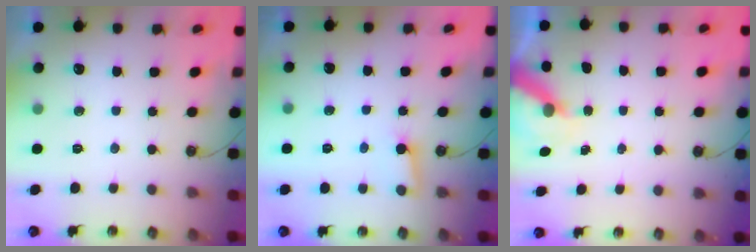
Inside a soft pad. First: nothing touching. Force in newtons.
{"total": 2.7, "press": 2.7, "slide": 0.4}
{"total": 6.5, "press": 6.5, "slide": 0.1}